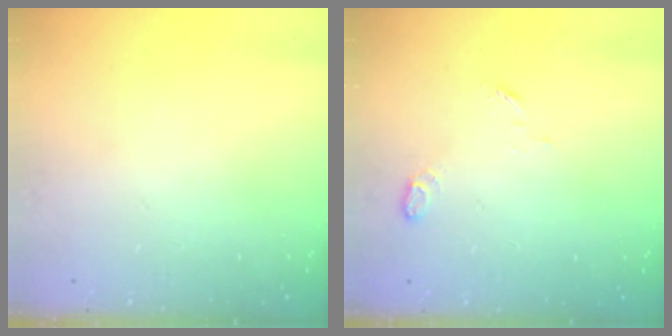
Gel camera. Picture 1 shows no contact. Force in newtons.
{"total": 4.5, "press": 4.4, "slide": 0.8}